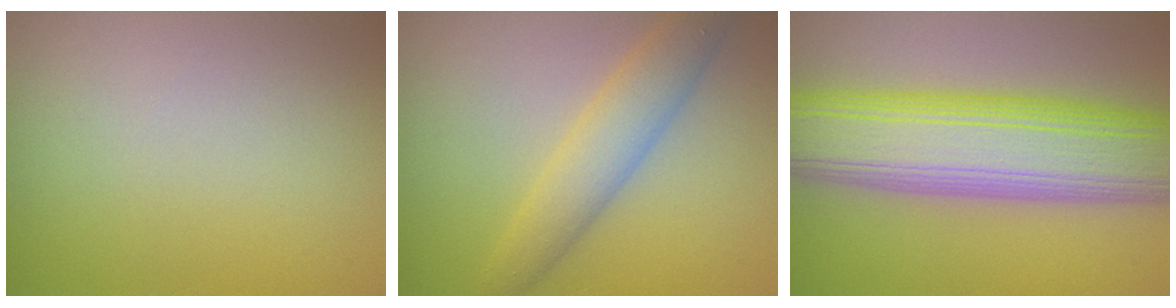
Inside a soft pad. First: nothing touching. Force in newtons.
{"total": 4.0, "press": 4.0, "slide": 0.1}
{"total": 11.8, "press": 11.7, "slide": 0.5}